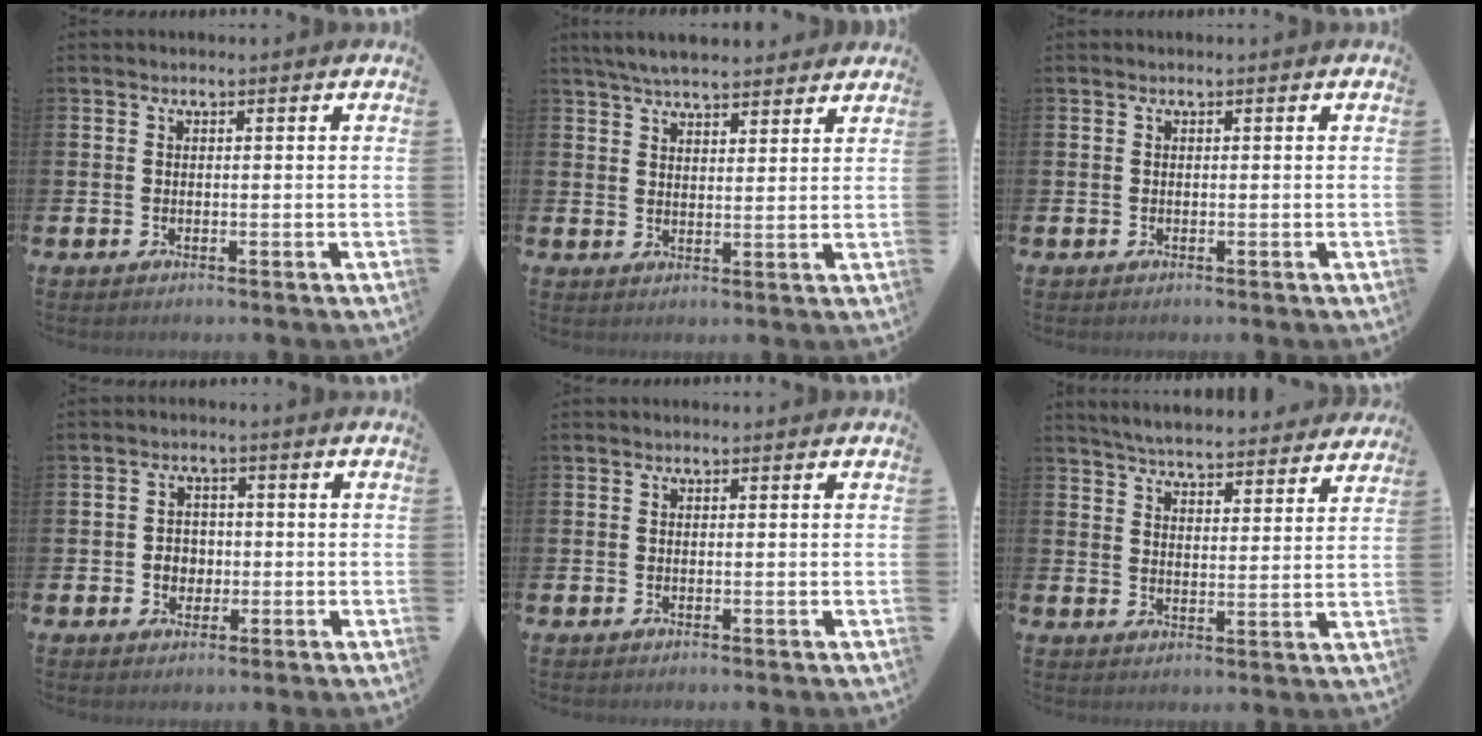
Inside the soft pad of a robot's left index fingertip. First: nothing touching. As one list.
[{"total": 5.4, "force": [5.2, 0.8, 1.3], "torque": [-0.032, -0.019, 0.095]}, {"total": 0.0}, {"total": 2.8, "force": [-0.4, 2.6, 1.1], "torque": [-0.009, 0.000, -0.017]}, {"total": 0.0}, {"total": 5.6, "force": [5.5, 0.5, 0.8], "torque": [-0.027, -0.040, 0.096]}]